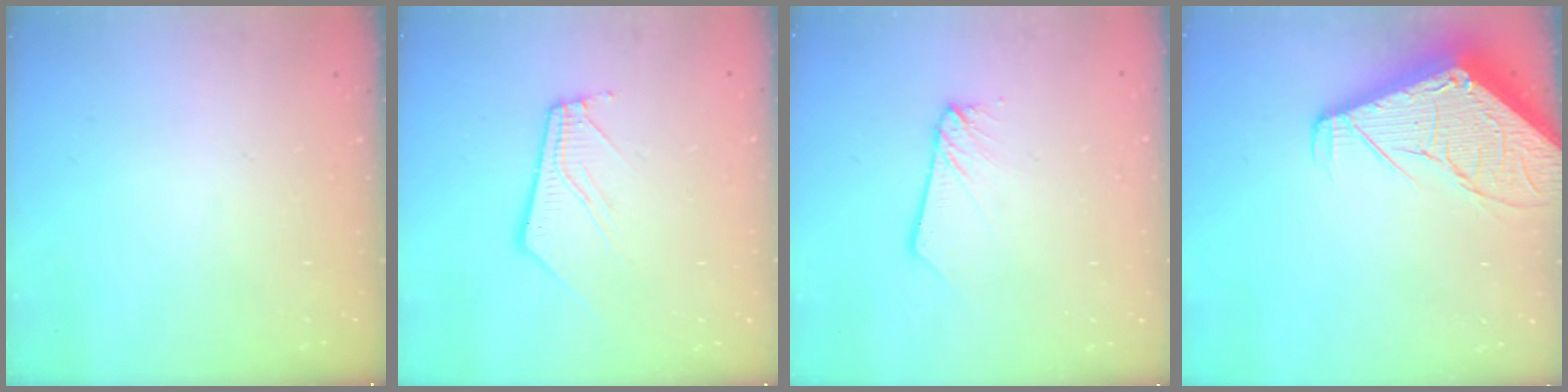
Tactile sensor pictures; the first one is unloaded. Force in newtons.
{"total": 8.2, "press": 8.1, "slide": 1.1}
{"total": 2.7, "press": 2.7, "slide": 0.2}
{"total": 10.9, "press": 10.8, "slide": 1.2}